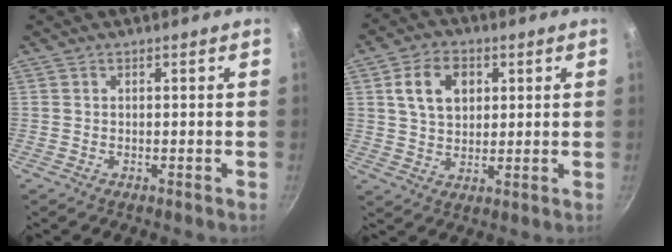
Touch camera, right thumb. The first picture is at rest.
{"total": 9.0, "force": [2.7, 6.5, 5.7], "torque": [-0.082, 0.002, 0.045]}